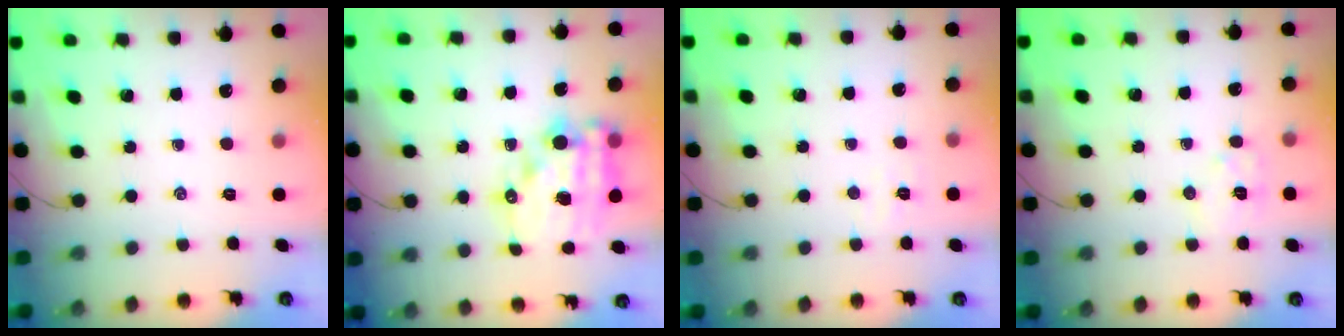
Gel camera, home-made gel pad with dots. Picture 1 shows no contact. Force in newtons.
{"total": 16.7, "press": 16.3, "slide": 3.6}
{"total": 3.2, "press": 3.1, "slide": 0.7}
{"total": 6.2, "press": 6.2, "slide": 0.9}